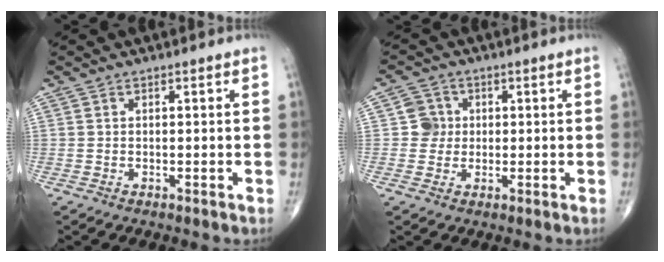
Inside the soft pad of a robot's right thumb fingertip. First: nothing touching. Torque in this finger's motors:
{"motor_torque": [0.04, 0.43, 0.33, 0.13, 0.01]}